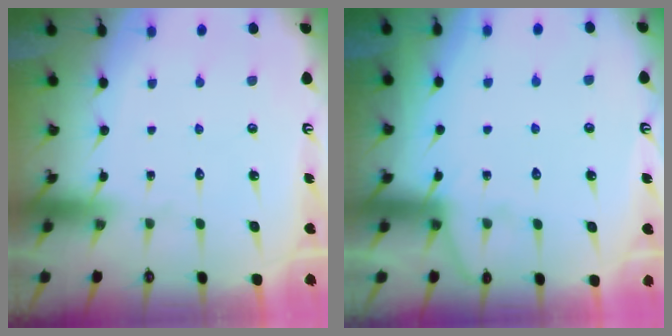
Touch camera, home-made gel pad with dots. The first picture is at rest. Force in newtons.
{"total": 4.2, "press": 4.2, "slide": 0.6}